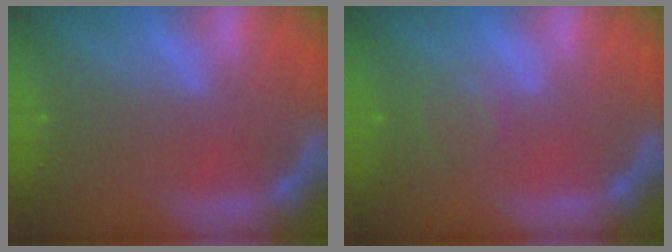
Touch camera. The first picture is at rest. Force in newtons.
{"total": 2.0}